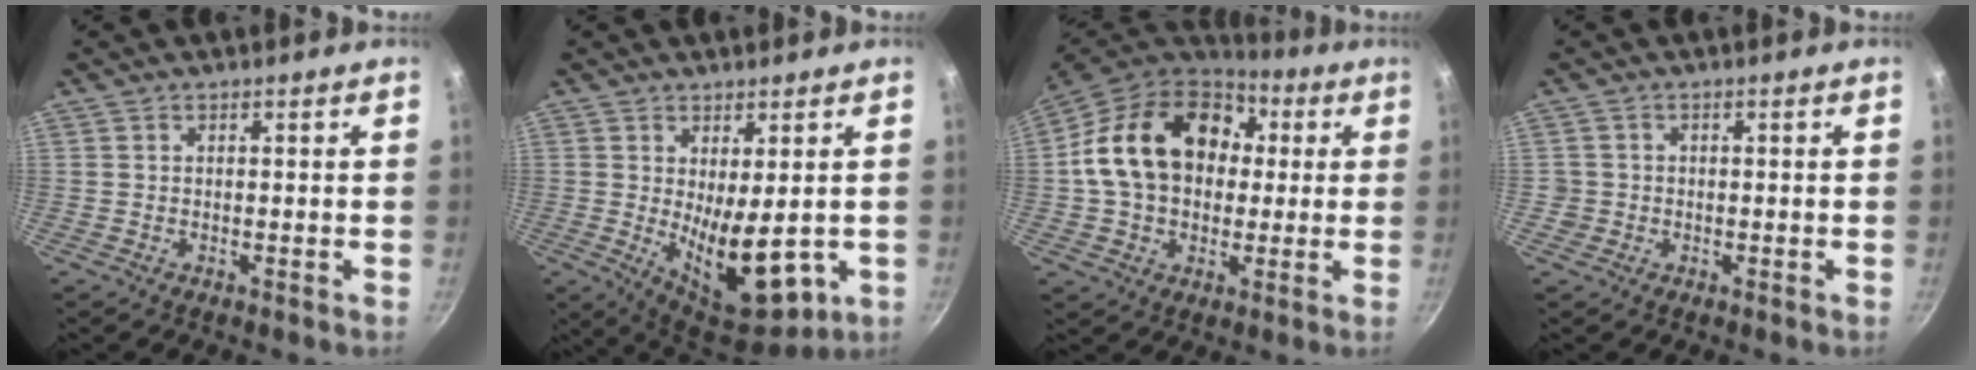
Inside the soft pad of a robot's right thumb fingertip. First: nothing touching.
{"total": 12.8, "force": [-0.9, 5.9, 11.3], "torque": [-0.145, -0.028, 0.008]}
{"total": 21.7, "force": [3.5, 16.1, 14.2], "torque": [-0.230, 0.035, 0.053]}
{"total": 1.9, "force": [-0.5, 1.9, 0.3], "torque": [0.003, 0.009, -0.005]}